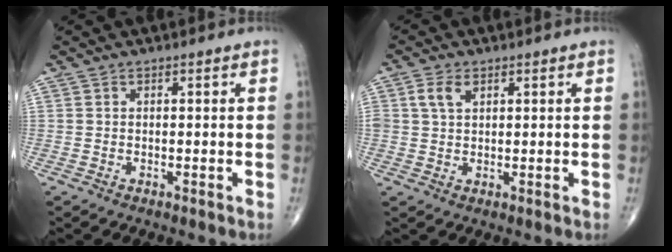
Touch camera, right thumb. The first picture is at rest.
{"total": 3.6, "force": [1.5, 2.2, 2.4], "torque": [-0.047, 0.004, 0.032]}